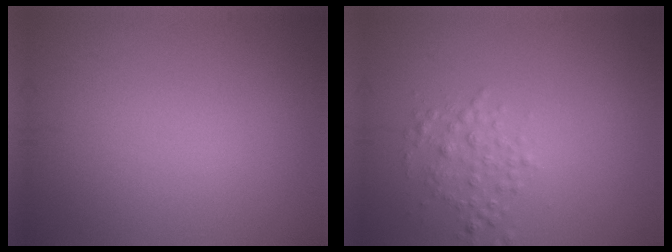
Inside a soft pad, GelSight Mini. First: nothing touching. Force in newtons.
{"total": 1.9, "press": 1.9, "slide": 0.0}